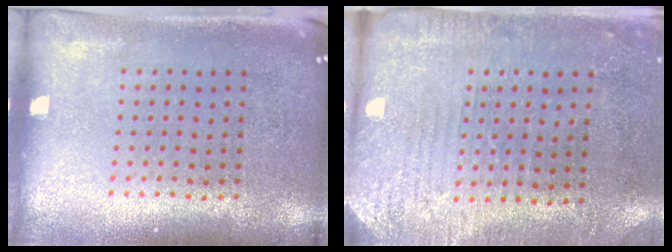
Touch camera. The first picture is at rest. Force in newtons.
{"total": 2.8, "press": 2.4, "slide": 1.4}